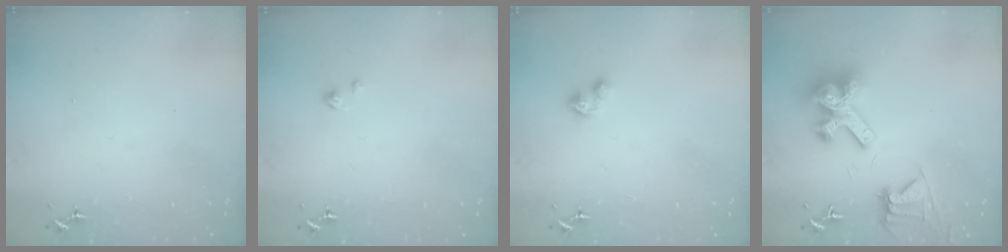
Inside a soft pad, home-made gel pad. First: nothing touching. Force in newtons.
{"total": 1.0, "press": 1.0, "slide": 0.2}
{"total": 4.2, "press": 4.2, "slide": 0.4}
{"total": 14.5, "press": 14.3, "slide": 2.0}